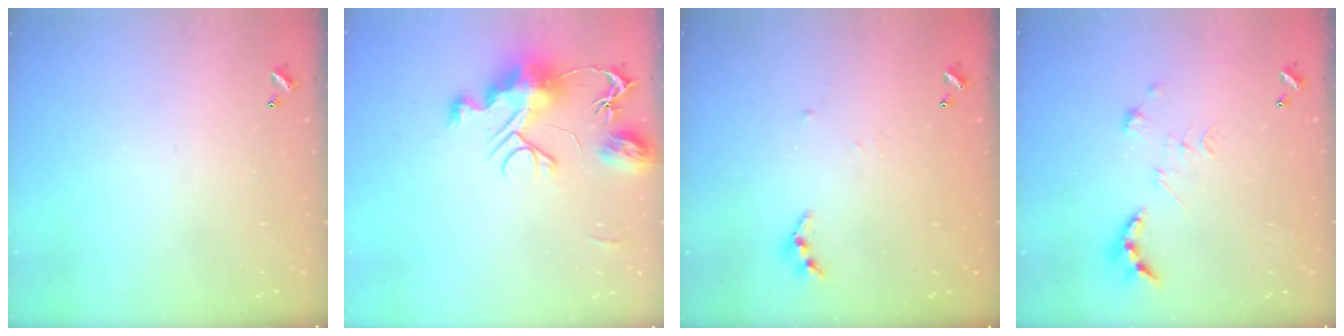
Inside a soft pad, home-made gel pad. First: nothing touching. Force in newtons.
{"total": 11.5, "press": 11.5, "slide": 1.2}
{"total": 3.4, "press": 3.4, "slide": 0.4}
{"total": 2.7, "press": 2.2, "slide": 1.5}